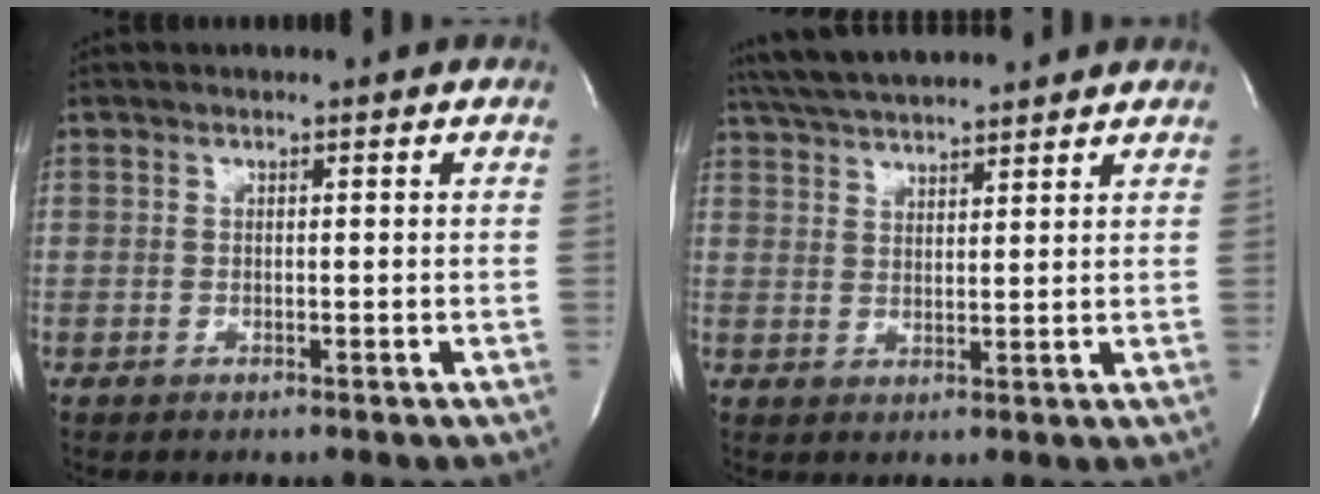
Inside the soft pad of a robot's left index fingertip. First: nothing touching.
{"total": 10.7, "force": [9.8, 1.1, 4.3], "torque": [-0.081, 0.031, 0.160]}